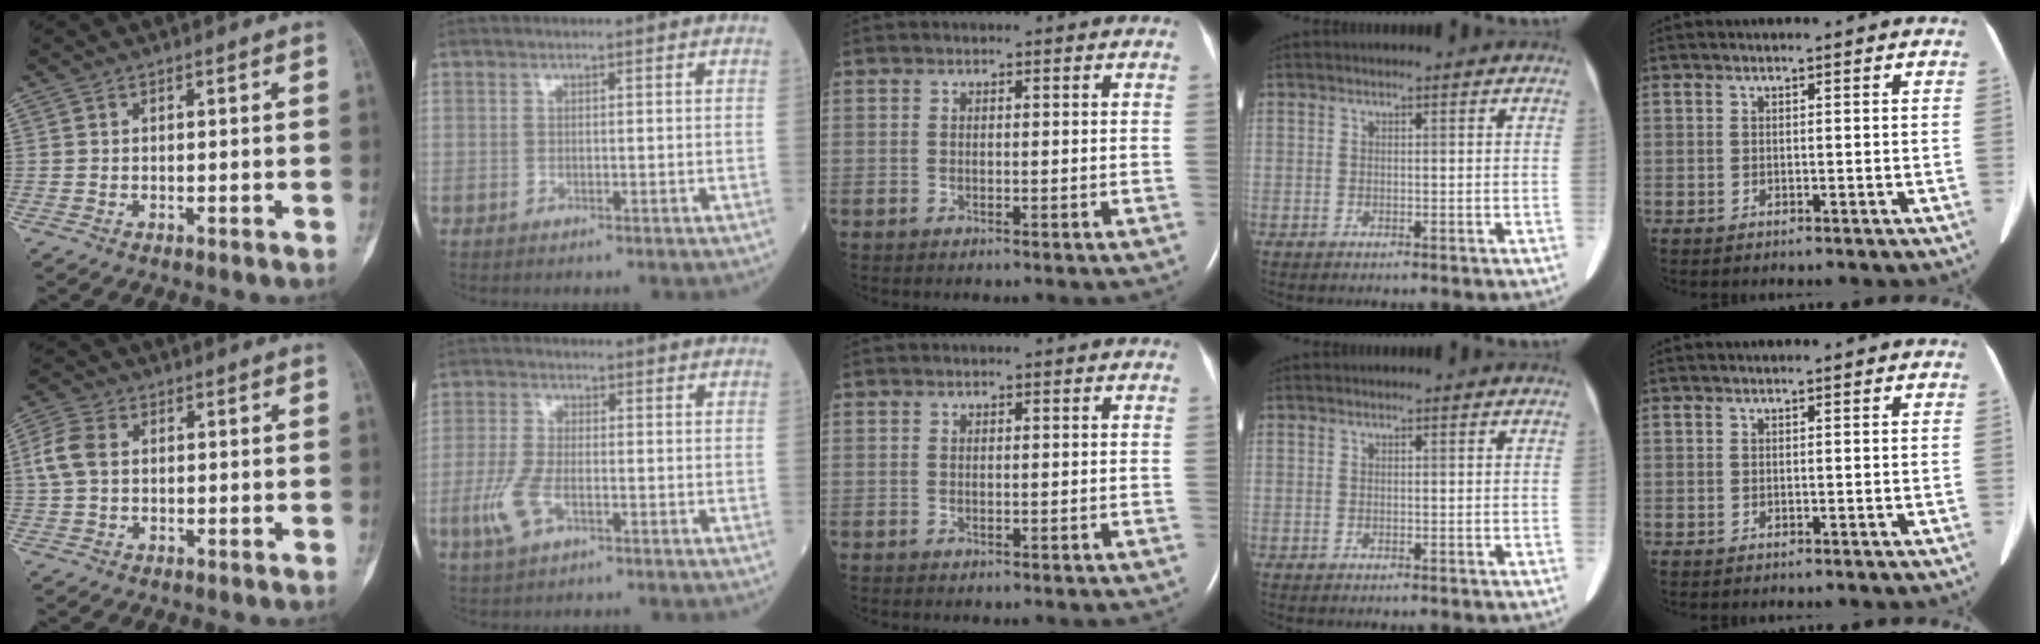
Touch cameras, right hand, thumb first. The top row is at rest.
{"thumb": {"total": 5.6, "force": [0.6, 4.0, 3.9], "torque": [-0.095, 0.014, 0.009]}, "index": {"total": 5.8, "force": [-2.2, 2.2, 4.9], "torque": [-0.123, -0.008, -0.042]}}